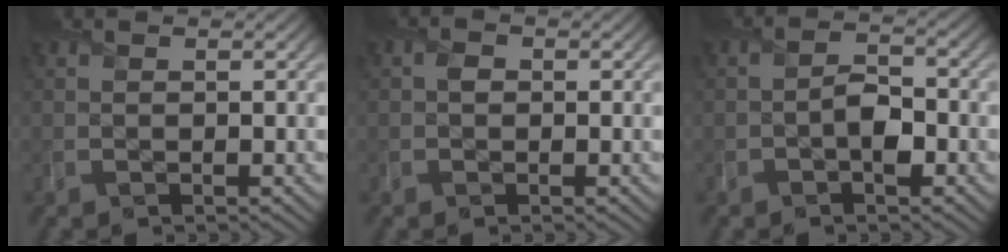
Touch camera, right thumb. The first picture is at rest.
{"total": 1.0, "force": [0.0, 0.9, 0.3], "torque": [-0.002, -0.003, -0.003]}
{"total": 3.1, "force": [-1.3, 1.6, 2.4], "torque": [-0.035, 0.005, -0.026]}